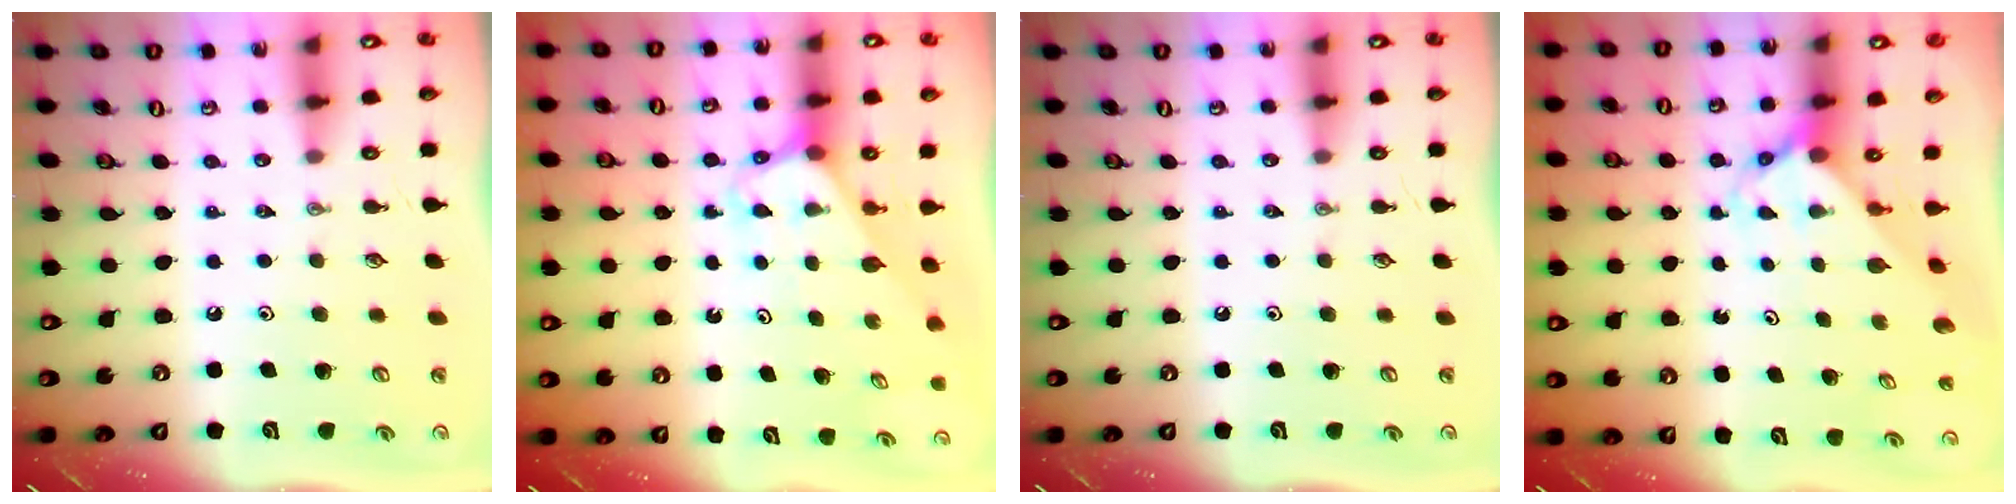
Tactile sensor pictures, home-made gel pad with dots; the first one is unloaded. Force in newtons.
{"total": 3.2, "press": 3.2, "slide": 0.2}
{"total": 0.0}
{"total": 3.3, "press": 3.3, "slide": 0.3}